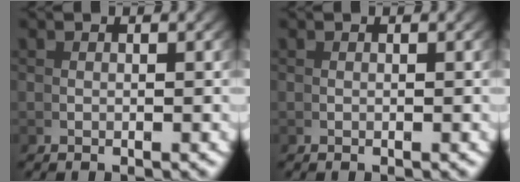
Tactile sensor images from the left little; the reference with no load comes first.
{"total": 0.0}